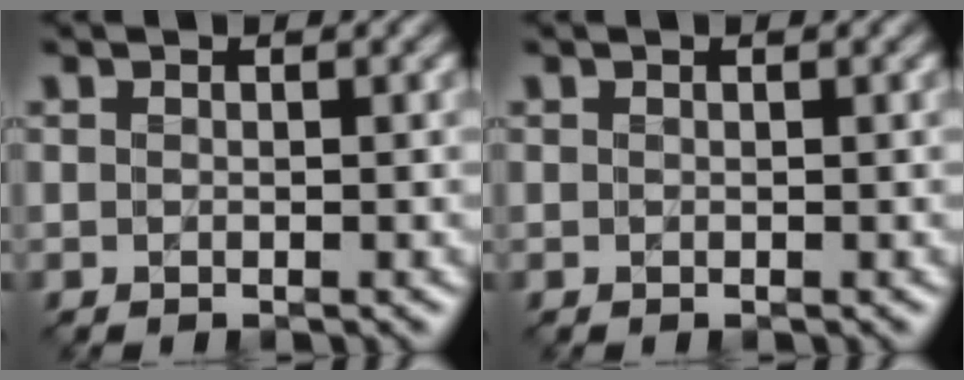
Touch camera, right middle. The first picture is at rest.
{"total": 0.0}